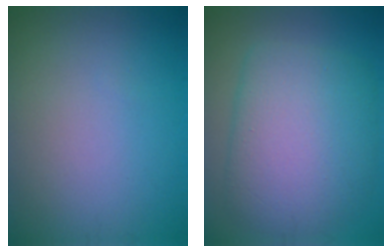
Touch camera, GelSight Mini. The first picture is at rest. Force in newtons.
{"total": 8.6, "press": 8.6, "slide": 0.3}